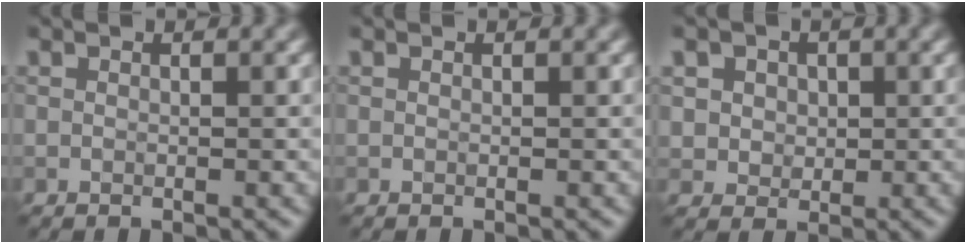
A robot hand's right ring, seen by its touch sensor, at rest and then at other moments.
{"total": 0.0}
{"total": 3.7, "force": [1.5, 3.0, 1.6], "torque": [-0.030, 0.008, 0.023]}